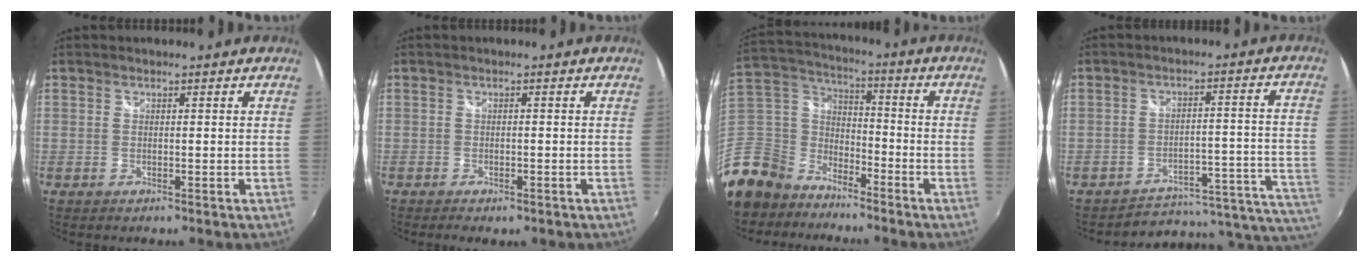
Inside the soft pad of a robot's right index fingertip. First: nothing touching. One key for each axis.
{"total": 2.8, "fx": -2.0, "fy": 1.2, "fz": 1.5, "tx": -0.034, "ty": -0.011, "tz": -0.031}
{"total": 17.1, "fx": -10.5, "fy": 12.5, "fz": 5.0, "tx": -0.186, "ty": 0.025, "tz": -0.199}
{"total": 15.8, "fx": -12.6, "fy": 6.6, "fz": 6.8, "tx": -0.076, "ty": 0.010, "tz": -0.145}